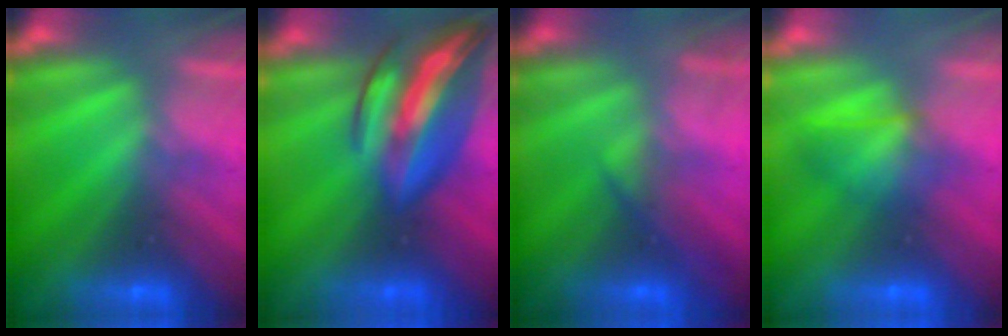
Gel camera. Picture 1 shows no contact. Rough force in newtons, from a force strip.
{"total": 7.3}
{"total": 1.9}
{"total": 1.3}